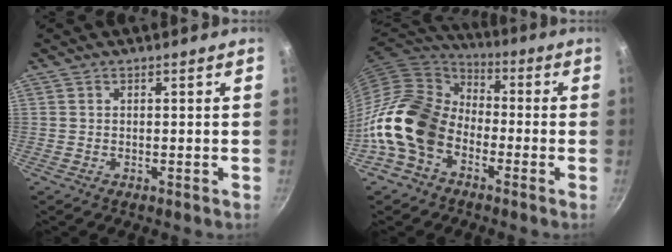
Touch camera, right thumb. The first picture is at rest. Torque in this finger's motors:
{"motor_torque": [0.24, 1.51, 1.47, -1.29, 0.27]}